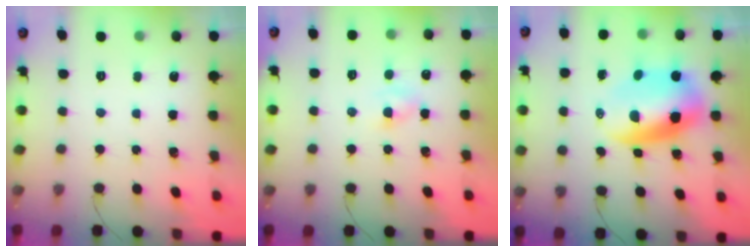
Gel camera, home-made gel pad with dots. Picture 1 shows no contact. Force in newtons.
{"total": 1.4, "press": 1.1, "slide": 0.8}
{"total": 10.5, "press": 10.2, "slide": 2.5}